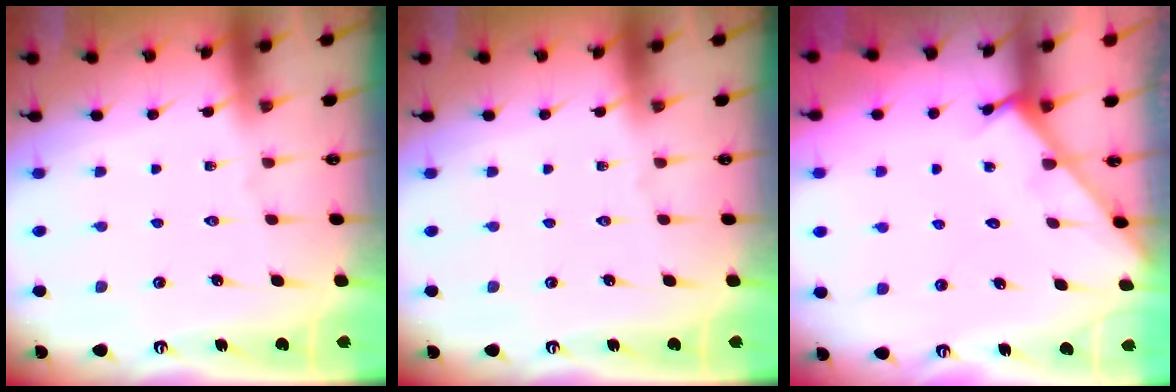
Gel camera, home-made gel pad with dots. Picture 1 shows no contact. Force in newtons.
{"total": 0.0}
{"total": 3.1, "press": 3.1, "slide": 0.3}